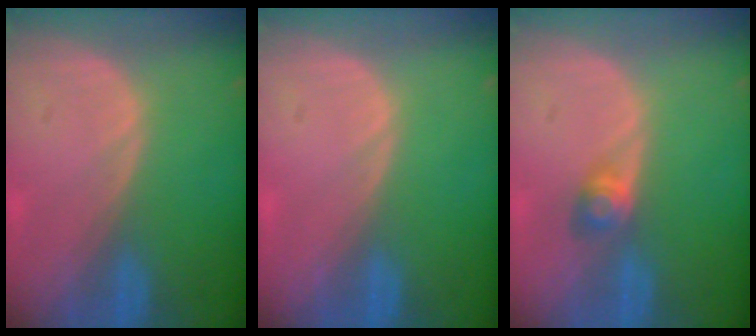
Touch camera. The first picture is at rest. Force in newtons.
{"total": 0.0}
{"total": 2.8, "press": 2.5, "slide": 1.2}